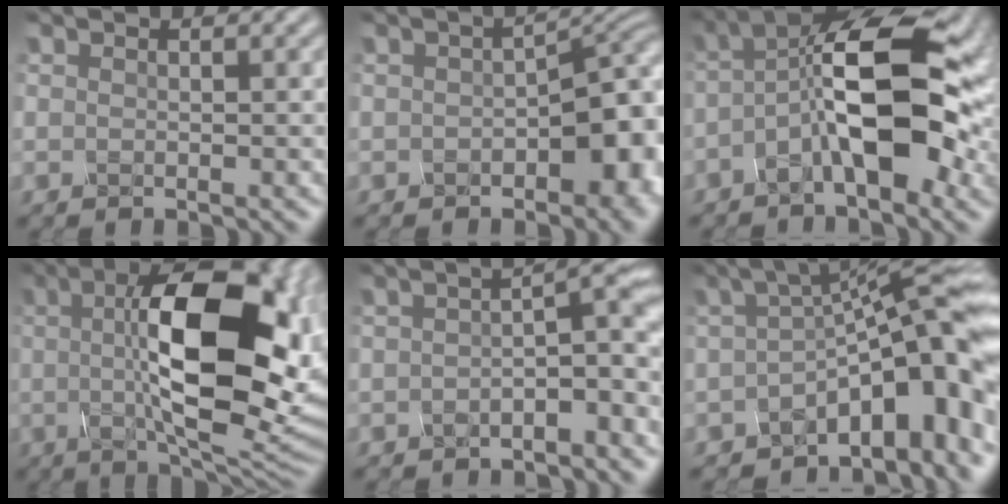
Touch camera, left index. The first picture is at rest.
{"total": 6.9, "force": [-1.1, 3.8, 5.7], "torque": [-0.052, 0.000, -0.017]}
{"total": 11.7, "force": [-1.7, 4.7, 10.6], "torque": [-0.176, 0.024, -0.041]}
{"total": 15.3, "force": [1.3, 6.2, 13.9], "torque": [-0.208, 0.013, 0.016]}
{"total": 3.9, "force": [-1.3, 0.8, 3.6], "torque": [-0.055, 0.016, -0.028]}
{"total": 11.9, "force": [-3.6, 4.1, 10.6], "torque": [-0.124, 0.017, -0.064]}